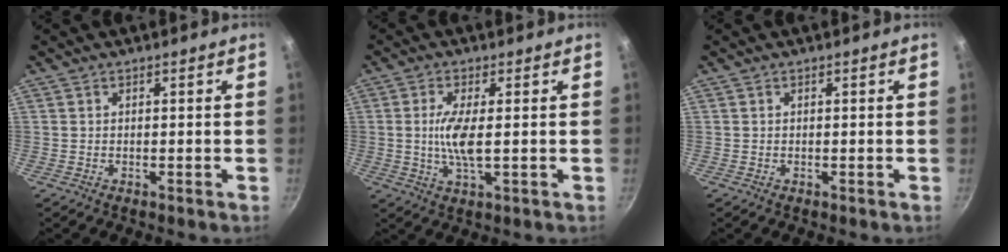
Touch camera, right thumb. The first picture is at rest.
{"total": 6.5, "force": [0.2, 1.7, 6.3], "torque": [-0.137, -0.005, 0.004]}
{"total": 0.0}